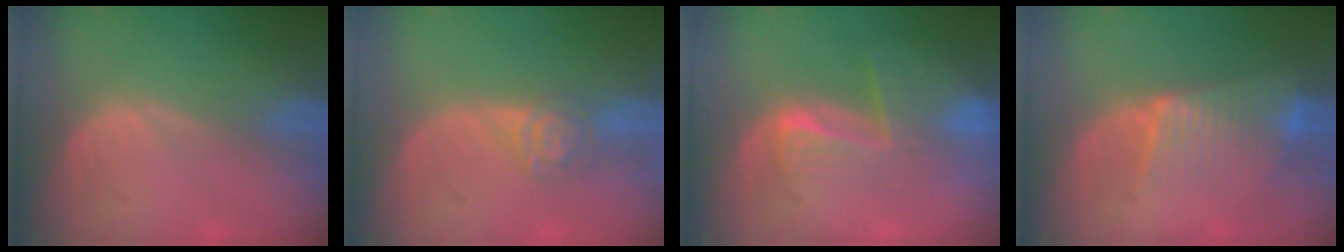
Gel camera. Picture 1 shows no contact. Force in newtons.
{"total": 4.1, "press": 3.9, "slide": 1.2}
{"total": 6.8, "press": 6.6, "slide": 1.5}
{"total": 6.9, "press": 6.1, "slide": 3.1}